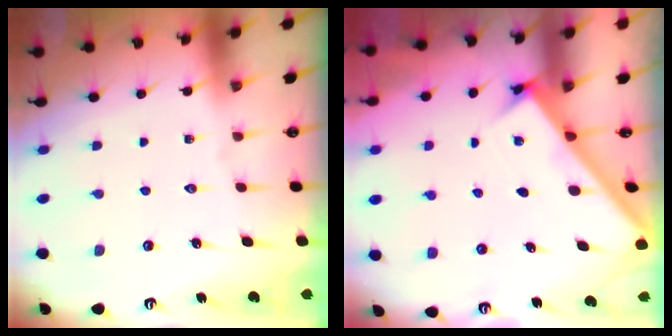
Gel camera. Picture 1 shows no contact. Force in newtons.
{"total": 2.5, "press": 2.5, "slide": 0.3}